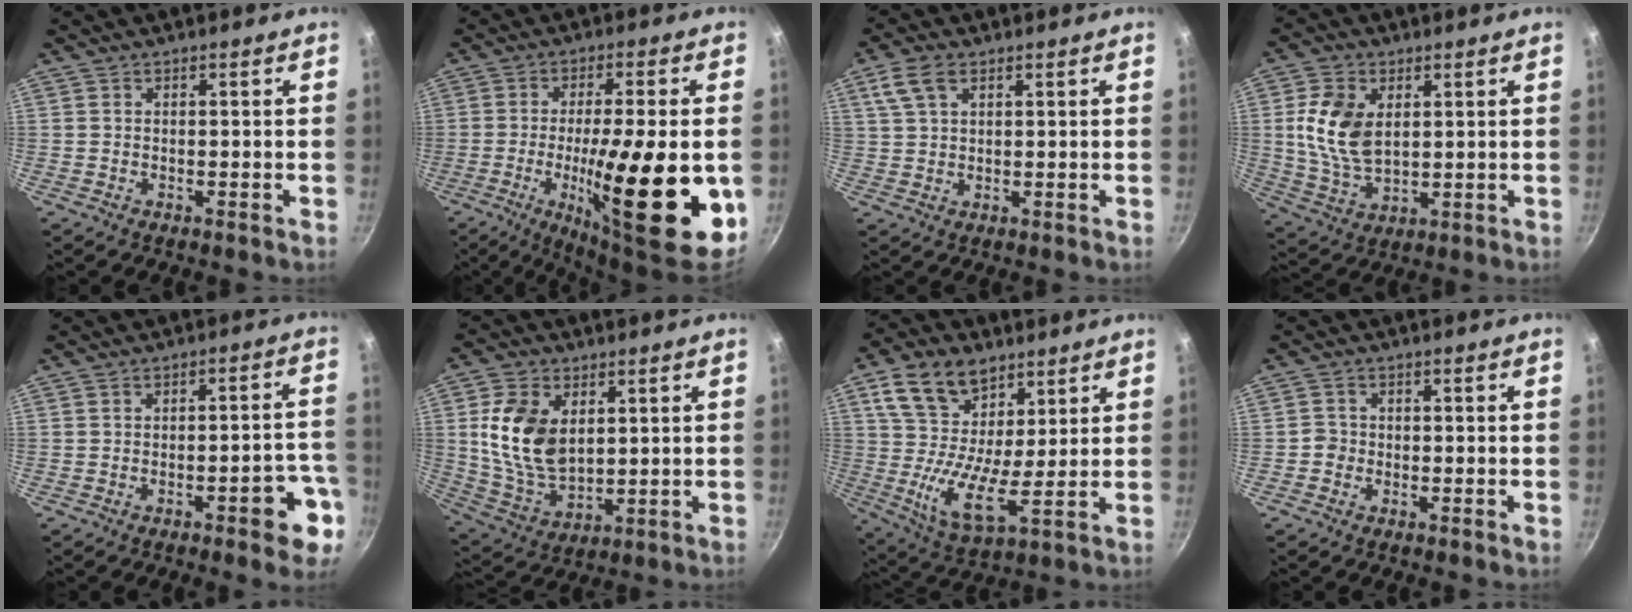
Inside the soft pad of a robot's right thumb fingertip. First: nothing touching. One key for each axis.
{"total": 22.6, "fx": -4.6, "fy": 5.5, "fz": 21.5, "tx": -0.314, "ty": 0.001, "tz": -0.065}
{"total": 5.8, "fx": 2.8, "fy": 3.3, "fz": 3.9, "tx": -0.073, "ty": 0.004, "tz": 0.053}
{"total": 11.6, "fx": 2.5, "fy": 7.3, "fz": 8.7, "tx": -0.161, "ty": -0.017, "tz": 0.053}
{"total": 8.8, "fx": -3.9, "fy": 3.0, "fz": 7.2, "tx": -0.063, "ty": 0.033, "tz": -0.045}
{"total": 14.0, "fx": 3.1, "fy": 9.1, "fz": 10.2, "tx": -0.179, "ty": -0.022, "tz": 0.071}
{"total": 15.4, "fx": 7.5, "fy": 9.1, "fz": 9.9, "tx": -0.167, "ty": -0.032, "tz": 0.134}
{"total": 1.9, "fx": -0.8, "fy": 1.7, "fz": 0.4, "tx": 0.004, "ty": 0.008, "tz": -0.017}